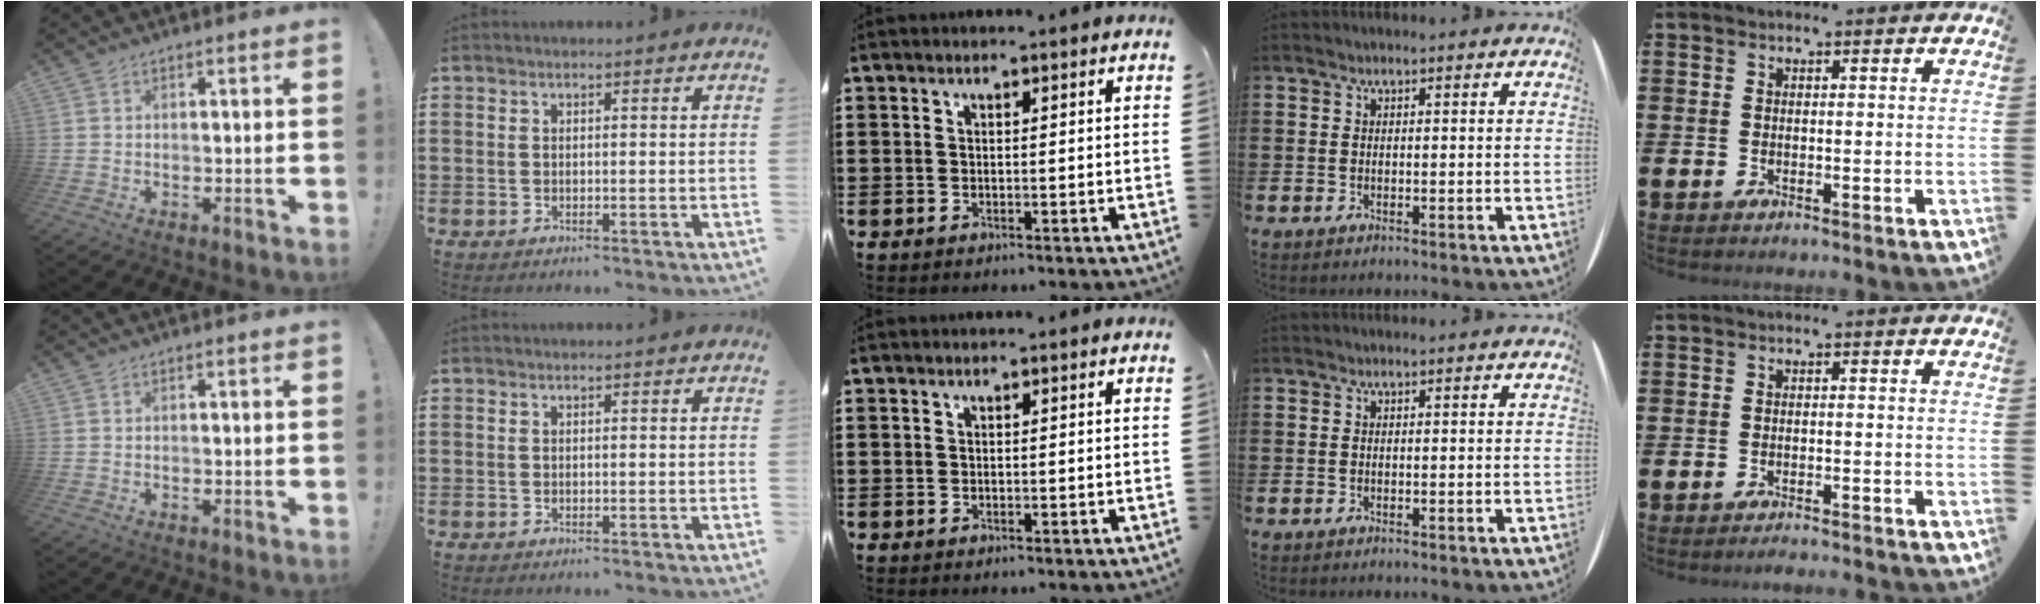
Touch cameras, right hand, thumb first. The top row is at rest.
{"little": {"total": 1.0, "force": [-1.0, -0.1, 0.1], "torque": [-0.003, -0.001, -0.021]}}